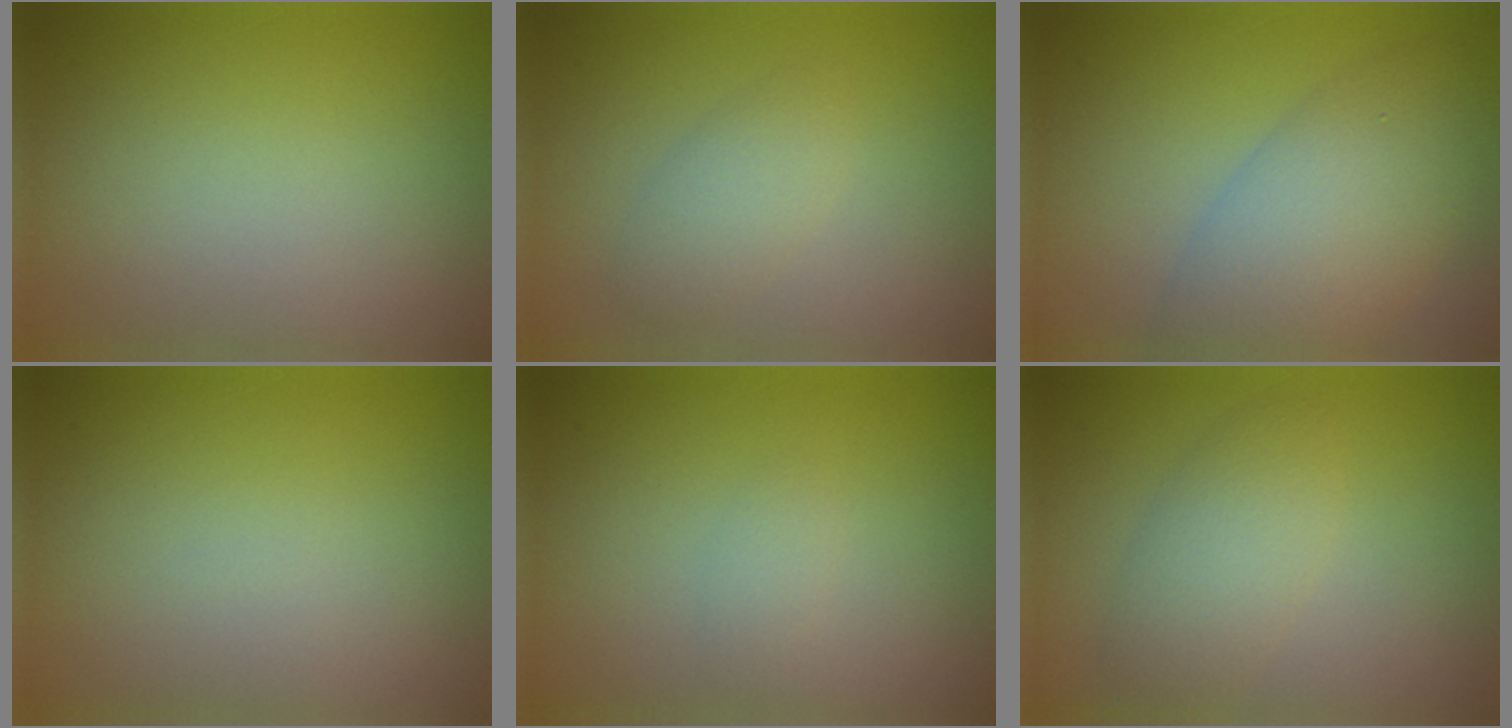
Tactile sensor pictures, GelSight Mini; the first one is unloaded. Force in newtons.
{"total": 2.1, "press": 2.1, "slide": 0.1}
{"total": 7.0, "press": 7.0, "slide": 0.2}
{"total": 0.0}
{"total": 0.8, "press": 0.8, "slide": 0.0}
{"total": 3.4, "press": 3.4, "slide": 0.1}